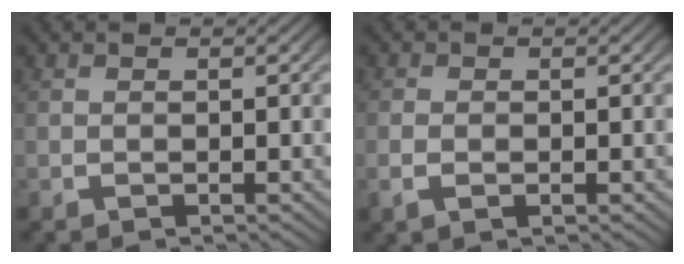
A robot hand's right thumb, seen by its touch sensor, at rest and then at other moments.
{"total": 1.1, "force": [-0.3, 0.7, 0.8], "torque": [-0.024, -0.005, -0.003]}